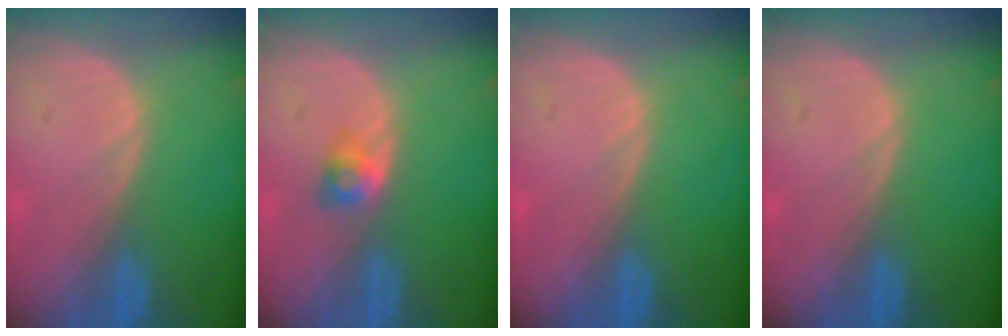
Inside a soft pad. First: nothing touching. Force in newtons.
{"total": 2.6, "press": 2.3, "slide": 1.2}
{"total": 0.0}
{"total": 0.0}